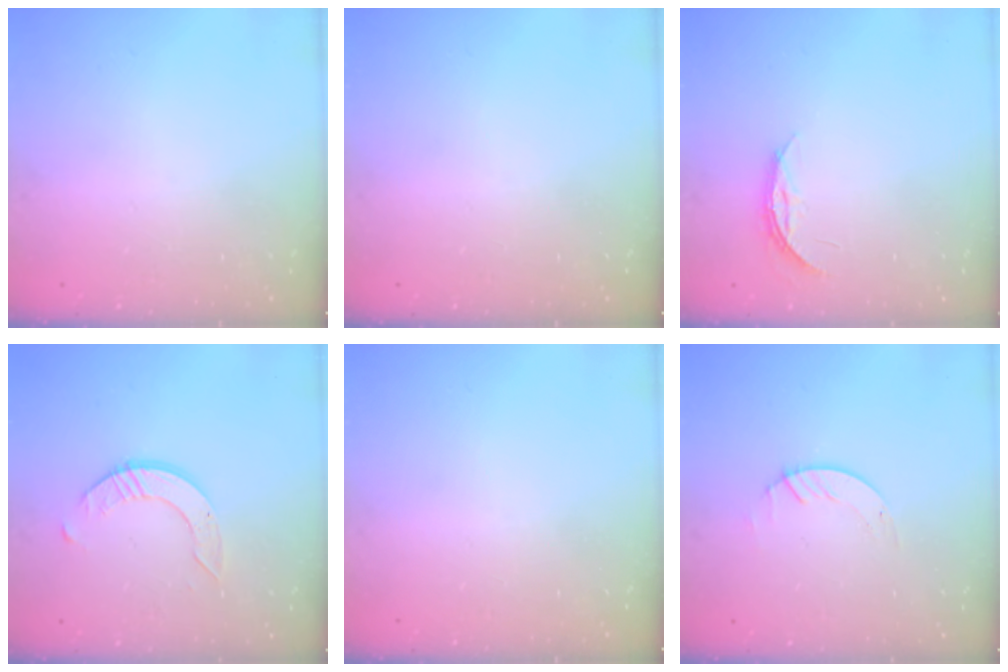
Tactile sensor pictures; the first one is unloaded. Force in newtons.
{"total": 0.0}
{"total": 3.8, "press": 3.8, "slide": 0.3}
{"total": 5.3, "press": 5.3, "slide": 0.5}
{"total": 0.0}
{"total": 1.4, "press": 1.4, "slide": 0.2}